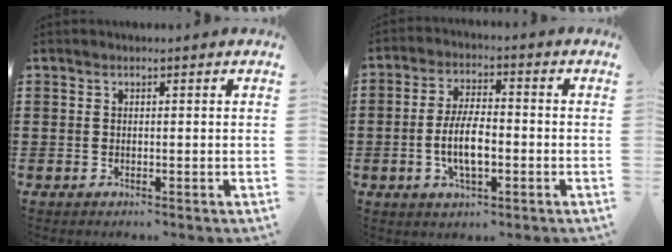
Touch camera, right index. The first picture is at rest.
{"total": 7.1, "force": [-1.4, 2.8, 6.3], "torque": [-0.136, 0.000, -0.032]}